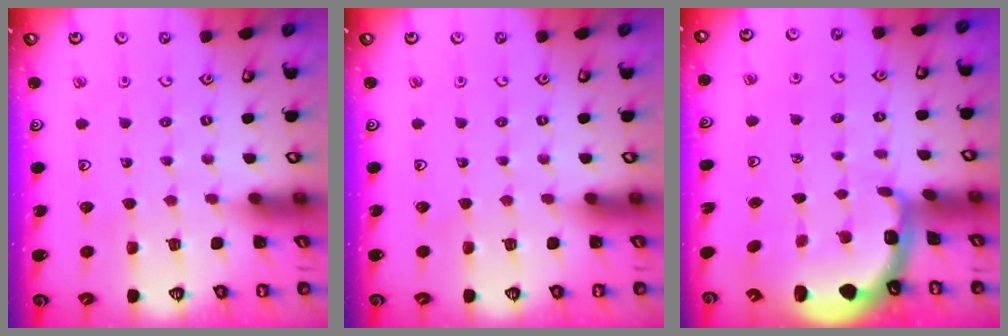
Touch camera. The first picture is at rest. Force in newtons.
{"total": 0.0}
{"total": 2.1, "press": 1.9, "slide": 0.8}